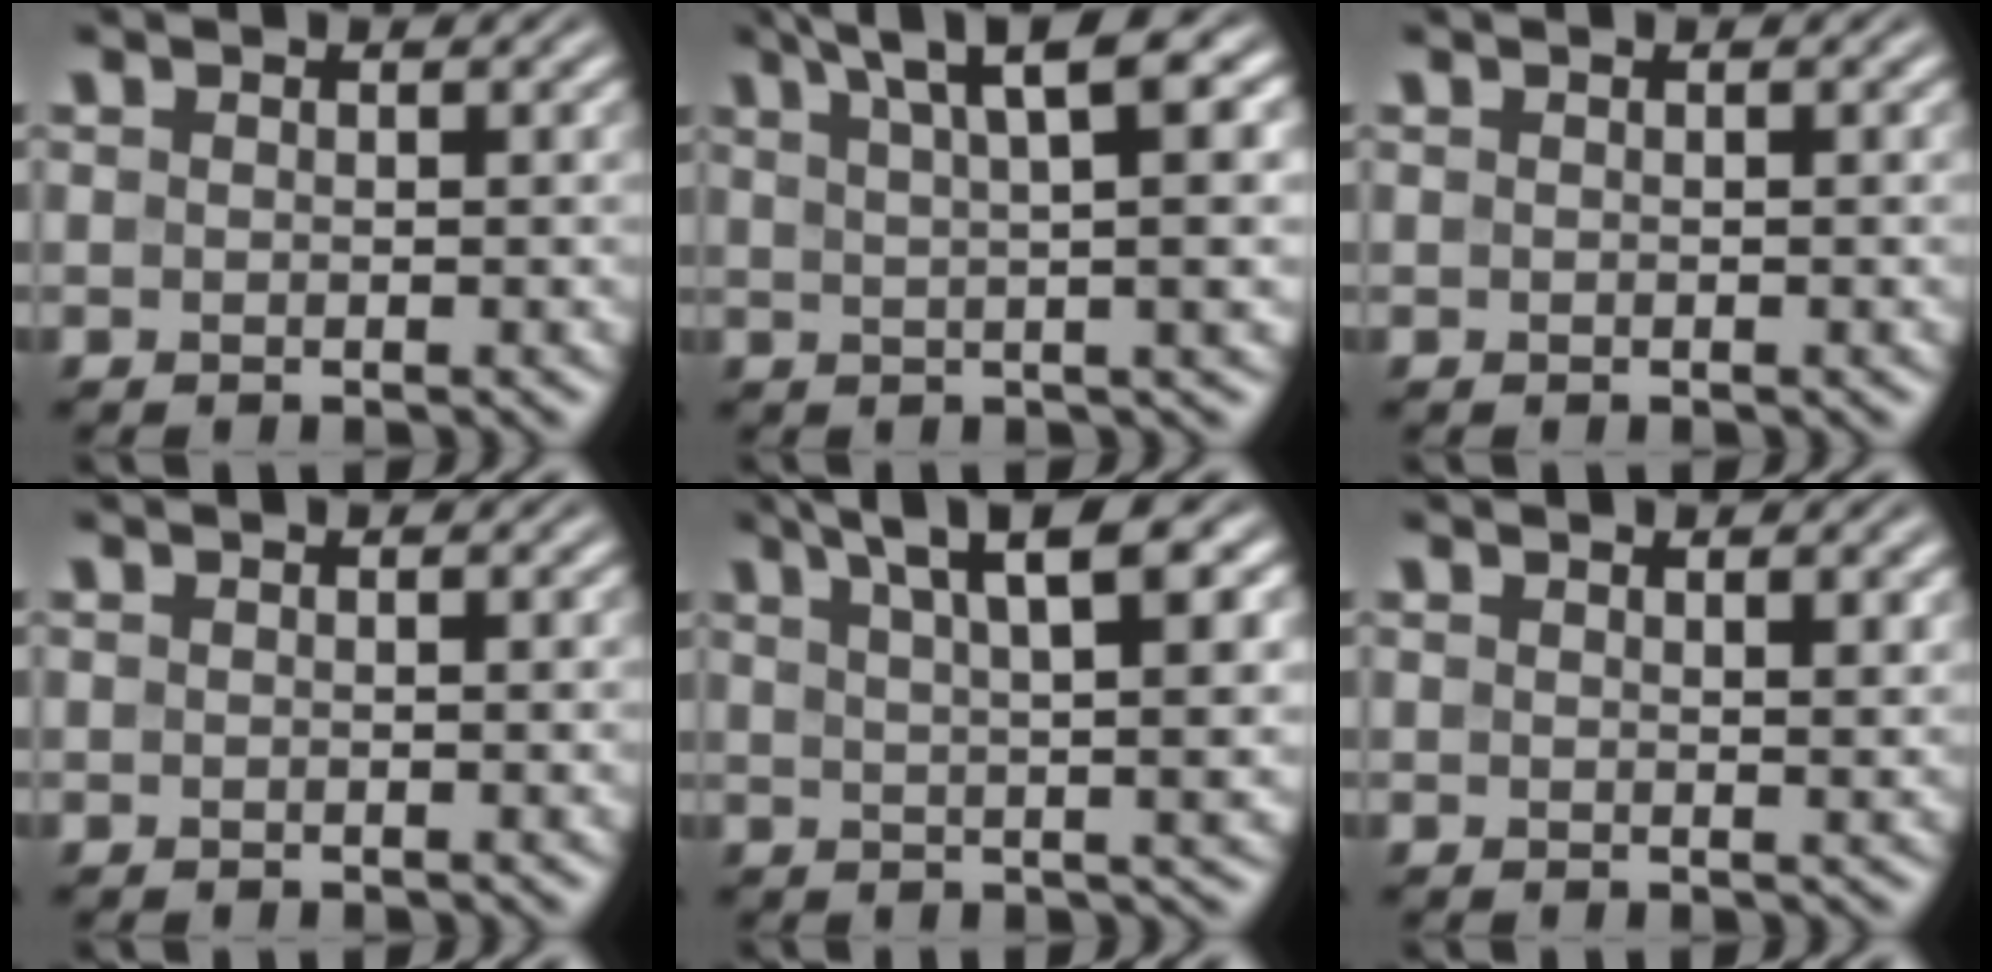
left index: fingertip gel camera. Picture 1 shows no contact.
{"total": 8.6, "force": [3.9, 2.2, 7.4], "torque": [-0.071, 0.028, 0.050]}
{"total": 0.0}
{"total": 0.0}
{"total": 7.9, "force": [3.8, 2.0, 6.6], "torque": [-0.068, 0.021, 0.048]}
{"total": 1.6, "force": [1.1, 0.4, 1.1], "torque": [-0.011, 0.002, 0.016]}